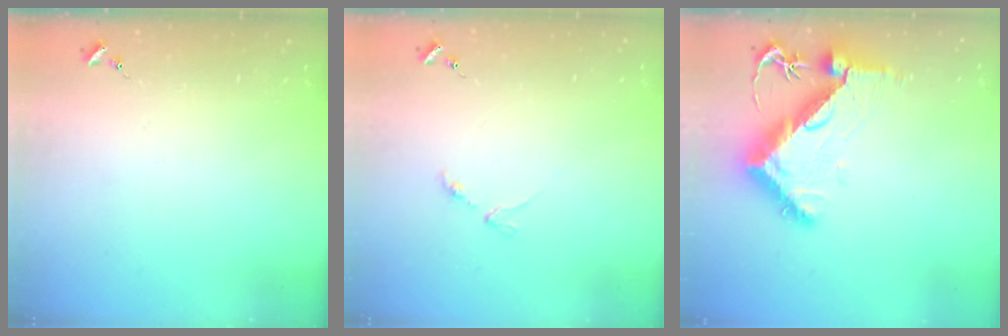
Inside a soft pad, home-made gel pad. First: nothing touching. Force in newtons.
{"total": 2.8, "press": 2.8, "slide": 0.5}
{"total": 10.8, "press": 10.8, "slide": 1.3}